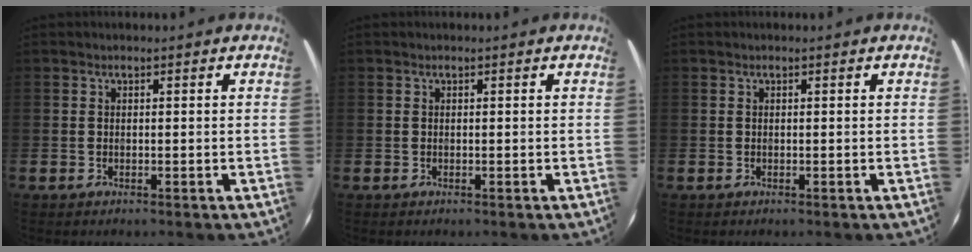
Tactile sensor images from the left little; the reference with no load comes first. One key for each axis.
{"total": 0.0}
{"total": 0.0}